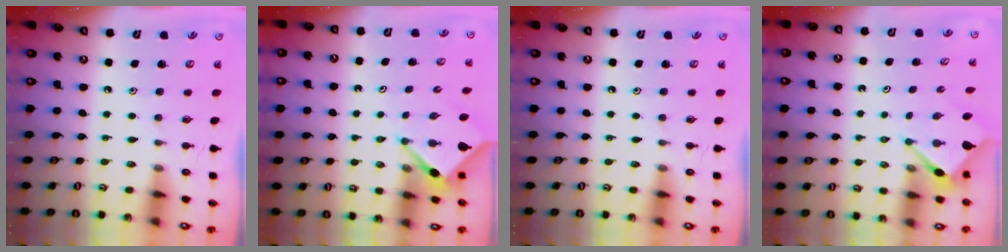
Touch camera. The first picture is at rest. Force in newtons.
{"total": 3.9, "press": 3.9, "slide": 0.3}
{"total": 0.0}
{"total": 2.8, "press": 2.8, "slide": 0.3}